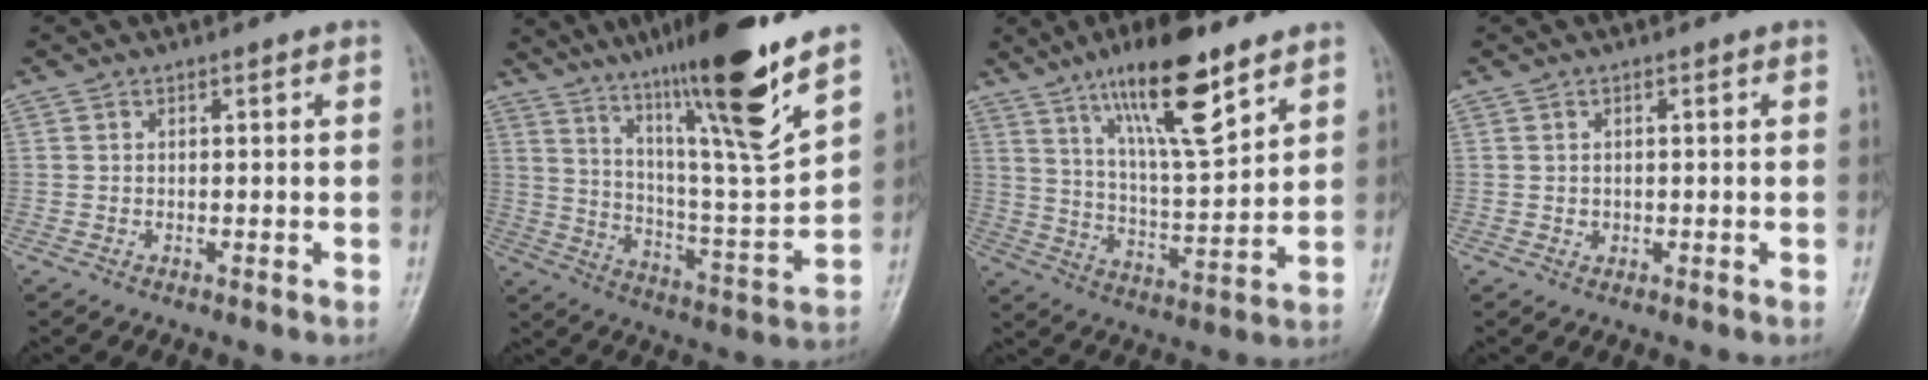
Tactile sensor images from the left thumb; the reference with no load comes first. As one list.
[{"total": 21.8, "force": [14.8, 1.1, 15.9], "torque": [-0.235, -0.074, 0.252]}, {"total": 16.5, "force": [10.3, 4.2, 12.2], "torque": [-0.190, -0.055, 0.186]}, {"total": 0.9, "force": [0.1, 0.8, 0.4], "torque": [-0.003, 0.001, 0.003]}]